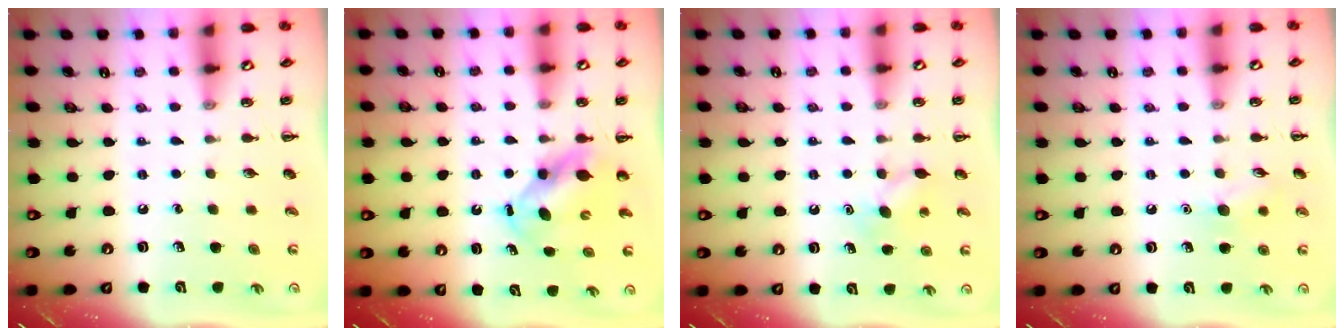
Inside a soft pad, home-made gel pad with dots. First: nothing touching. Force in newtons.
{"total": 6.5, "press": 6.5, "slide": 1.0}
{"total": 6.4, "press": 6.3, "slide": 1.1}
{"total": 7.1, "press": 7.0, "slide": 1.4}